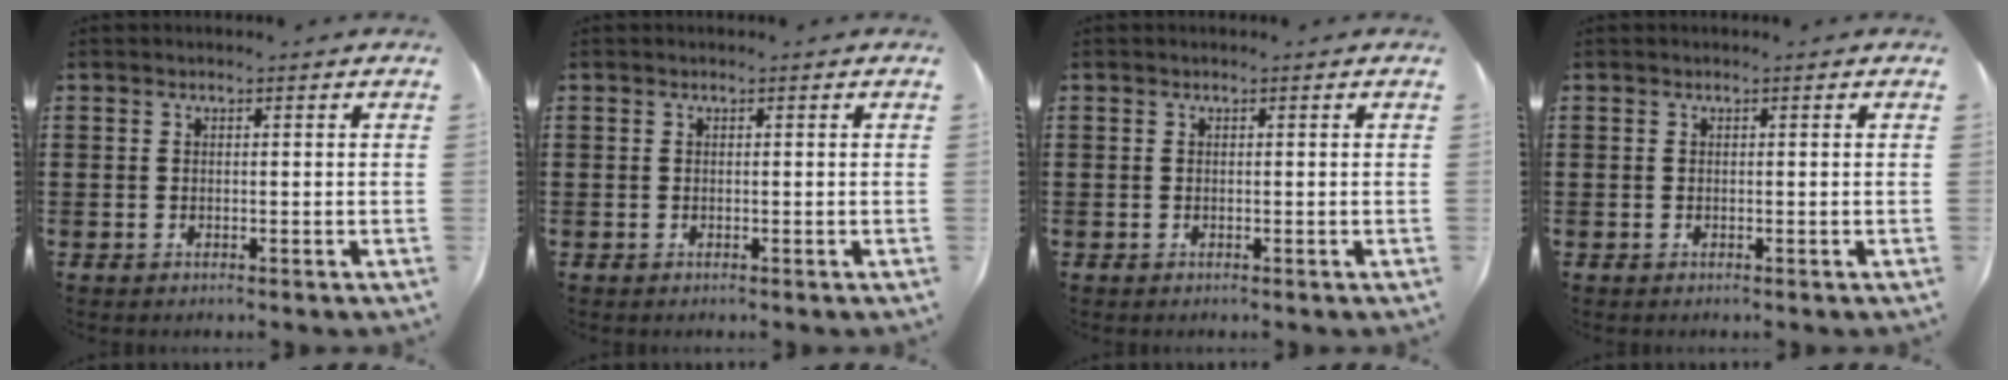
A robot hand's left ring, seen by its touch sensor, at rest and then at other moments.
{"total": 0.0}
{"total": 0.0}
{"total": 0.0}